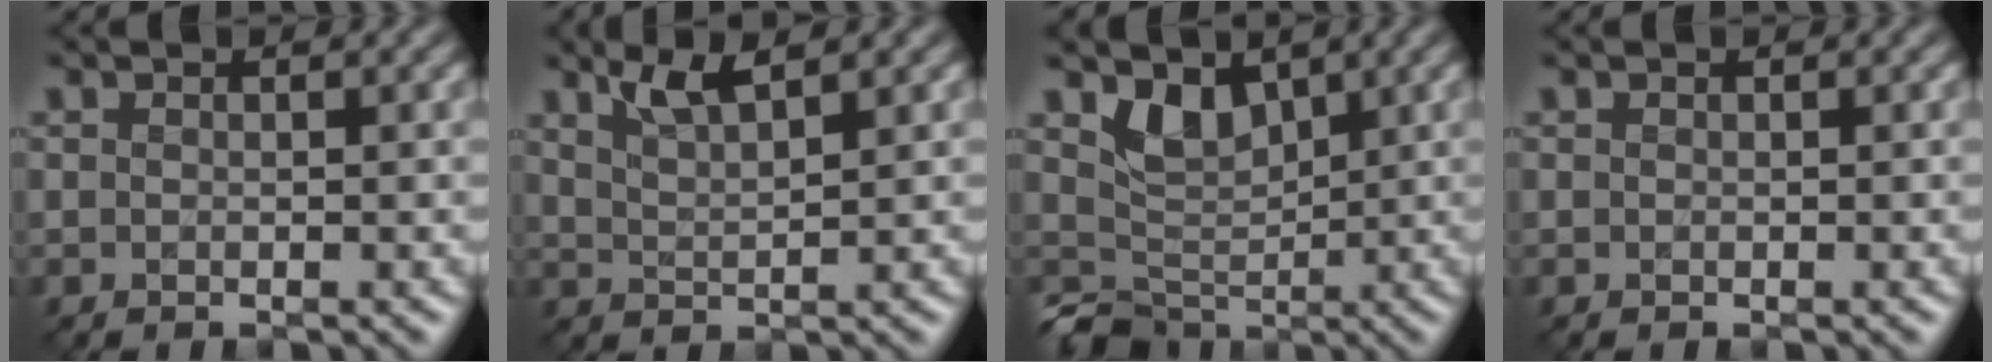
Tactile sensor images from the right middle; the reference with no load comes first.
{"total": 2.9, "force": [2.2, 0.6, 1.9], "torque": [-0.034, 0.000, 0.043]}
{"total": 3.1, "force": [0.6, 2.6, 1.5], "torque": [-0.023, -0.010, 0.016]}
{"total": 0.0}